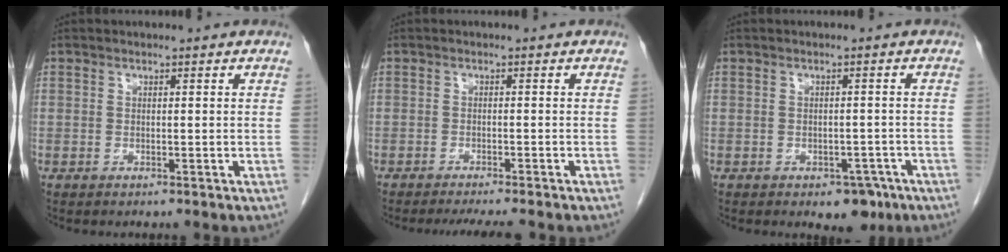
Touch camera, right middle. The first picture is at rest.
{"total": 6.2, "force": [-5.4, 0.3, 3.0], "torque": [-0.033, -0.010, -0.077]}
{"total": 3.9, "force": [-2.3, 2.3, 2.1], "torque": [-0.016, 0.004, -0.021]}